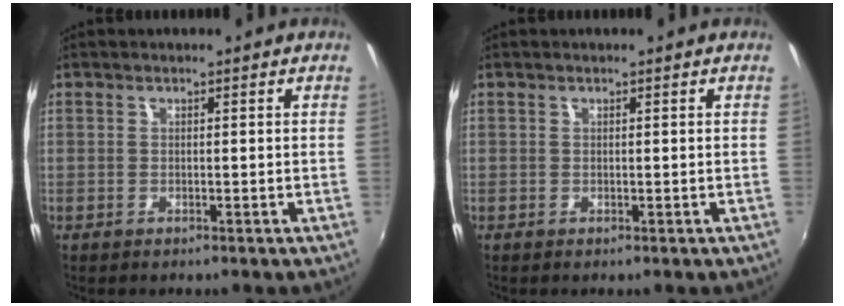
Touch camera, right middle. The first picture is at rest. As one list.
[{"total": 0.0}]